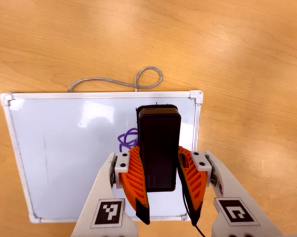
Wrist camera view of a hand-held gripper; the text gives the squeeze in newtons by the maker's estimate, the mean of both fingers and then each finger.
{"total": 9.5, "left": 8.2, "right": 10.8}